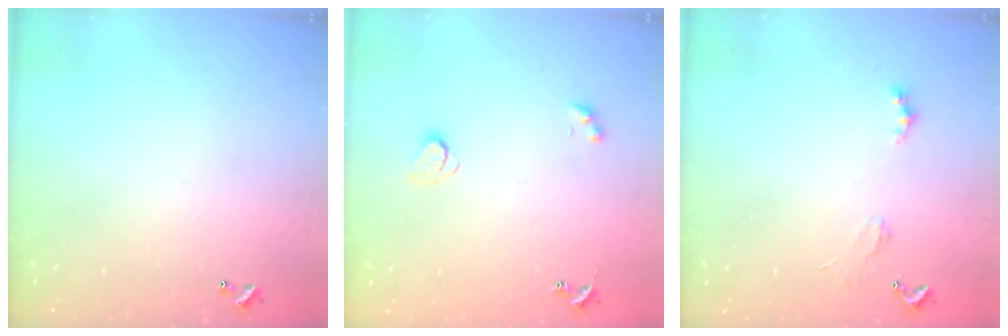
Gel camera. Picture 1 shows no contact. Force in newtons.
{"total": 2.2, "press": 2.2, "slide": 0.5}
{"total": 1.5, "press": 1.5, "slide": 0.5}